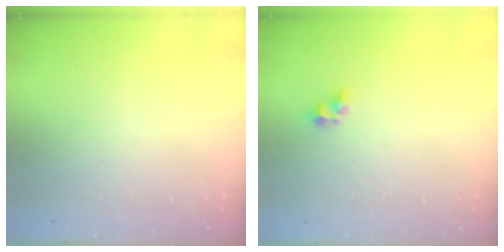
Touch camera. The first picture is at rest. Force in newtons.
{"total": 3.7, "press": 3.7, "slide": 0.3}